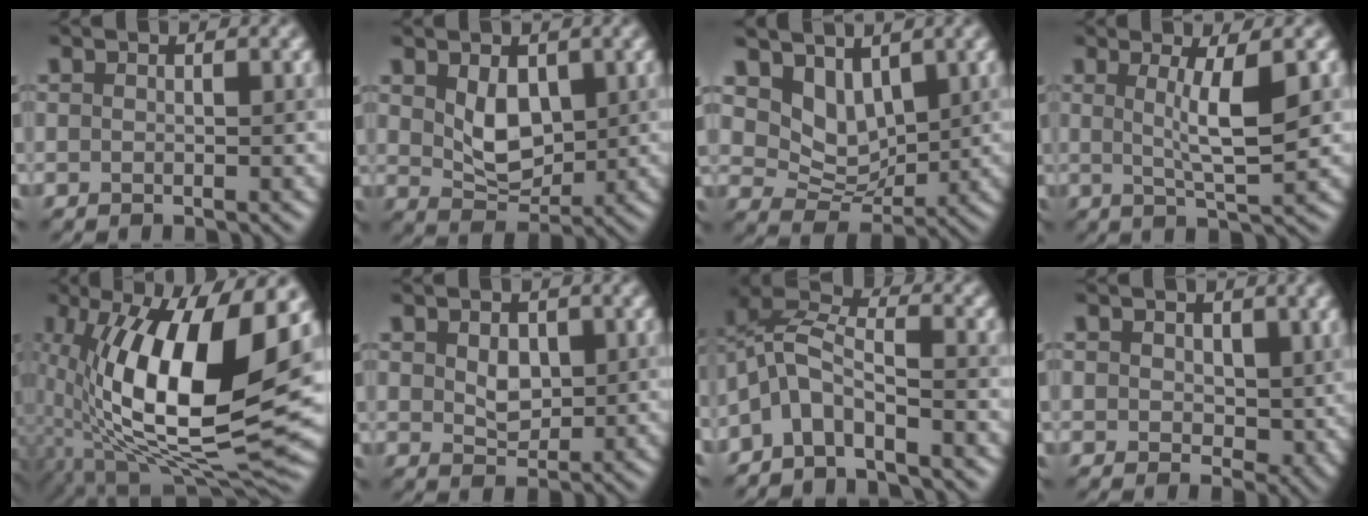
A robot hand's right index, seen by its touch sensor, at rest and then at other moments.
{"total": 3.3, "force": [0.9, 2.3, 2.2], "torque": [-0.053, -0.008, 0.031]}
{"total": 3.9, "force": [2.6, 2.6, 1.5], "torque": [-0.047, -0.016, 0.043]}
{"total": 4.4, "force": [0.8, 0.7, 4.3], "torque": [-0.070, -0.007, 0.021]}
{"total": 15.2, "force": [2.0, 5.3, 14.1], "torque": [-0.251, -0.009, 0.035]}
{"total": 1.8, "force": [0.5, 1.4, 1.0], "torque": [-0.023, -0.006, 0.019]}
{"total": 4.7, "force": [-3.0, 1.8, 3.1], "torque": [-0.067, 0.010, -0.066]}
{"total": 3.0, "force": [0.7, 2.3, 1.8], "torque": [-0.029, -0.011, 0.017]}